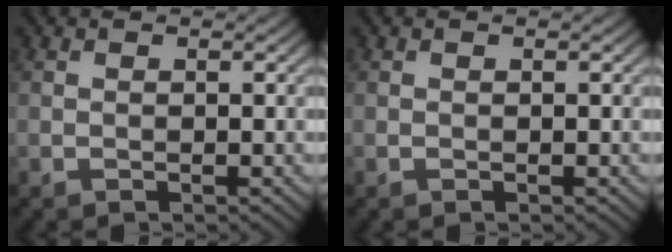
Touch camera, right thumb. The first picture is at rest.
{"total": 0.0}